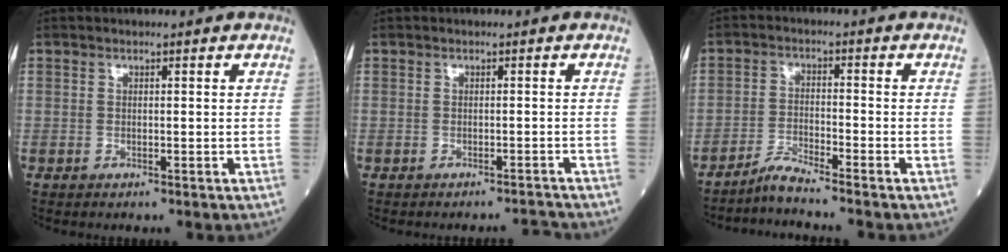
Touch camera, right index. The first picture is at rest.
{"total": 1.7, "force": [-1.6, -0.4, -0.1], "torque": [0.004, -0.007, -0.019]}
{"total": 3.8, "force": [-3.5, -1.1, 0.8], "torque": [-0.024, -0.021, -0.072]}